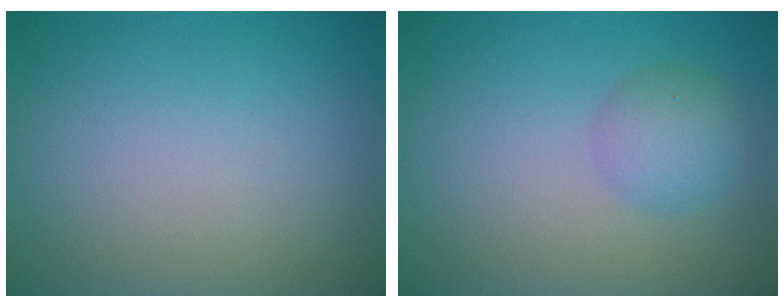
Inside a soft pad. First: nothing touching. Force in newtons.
{"total": 2.6, "press": 2.6, "slide": 0.0}